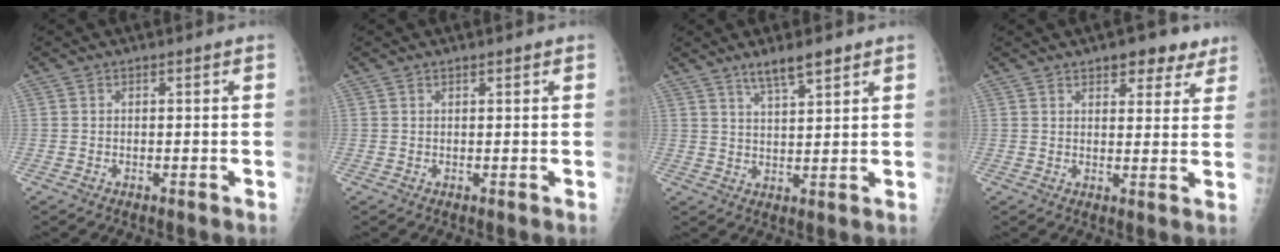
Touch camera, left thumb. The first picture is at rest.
{"total": 0.7, "force": [0.6, 0.2, 0.4], "torque": [-0.006, -0.002, 0.009]}
{"total": 6.0, "force": [4.4, 1.1, 3.8], "torque": [-0.061, -0.025, 0.078]}
{"total": 7.3, "force": [4.9, 3.5, 4.1], "torque": [-0.019, -0.021, 0.064]}